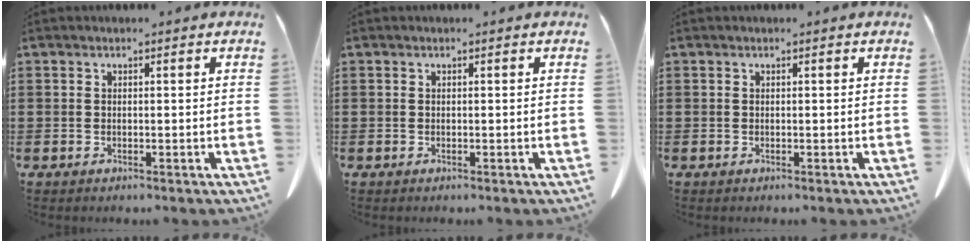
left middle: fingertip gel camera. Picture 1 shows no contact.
{"total": 0.0}
{"total": 0.0}